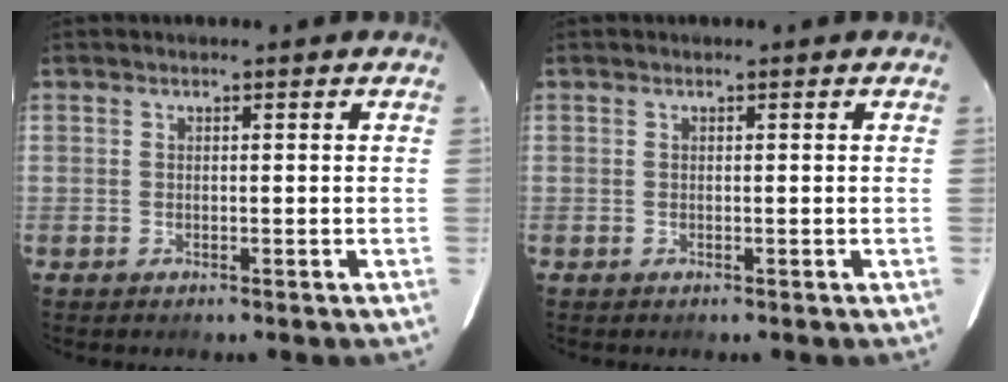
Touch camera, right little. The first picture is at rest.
{"total": 0.0}